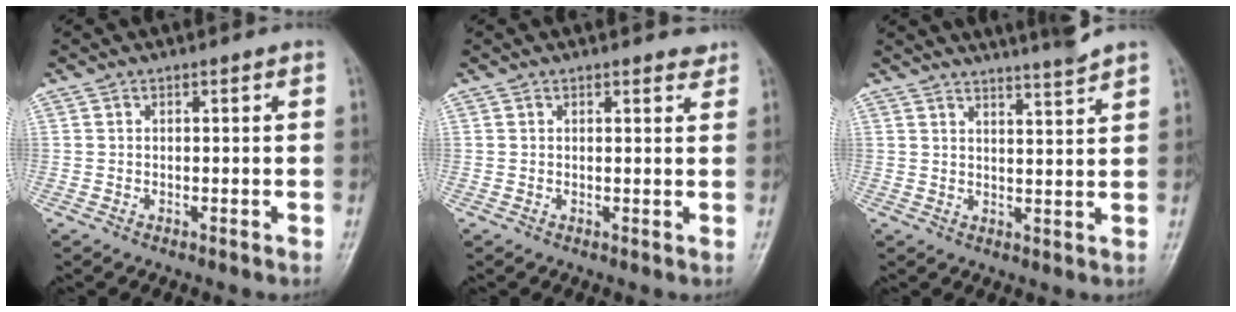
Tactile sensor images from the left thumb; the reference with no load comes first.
{"total": 1.5, "force": [1.3, 0.6, 0.4], "torque": [0.007, -0.008, 0.013]}
{"total": 6.7, "force": [6.0, -0.4, 3.0], "torque": [-0.040, -0.029, 0.086]}